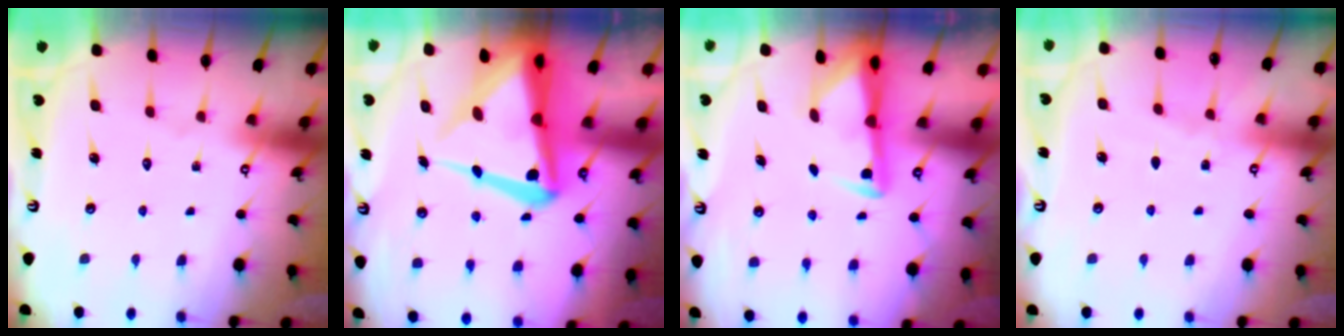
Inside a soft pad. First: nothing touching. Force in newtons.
{"total": 13.7, "press": 13.6, "slide": 2.1}
{"total": 3.1, "press": 3.0, "slide": 0.5}
{"total": 2.2, "press": 2.1, "slide": 0.4}